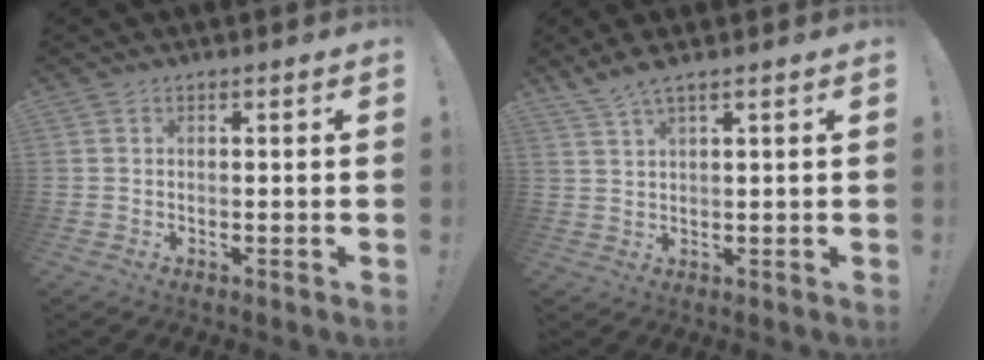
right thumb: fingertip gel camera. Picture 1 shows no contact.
{"total": 3.9, "force": [2.9, -0.3, 2.6], "torque": [-0.060, -0.011, 0.053]}